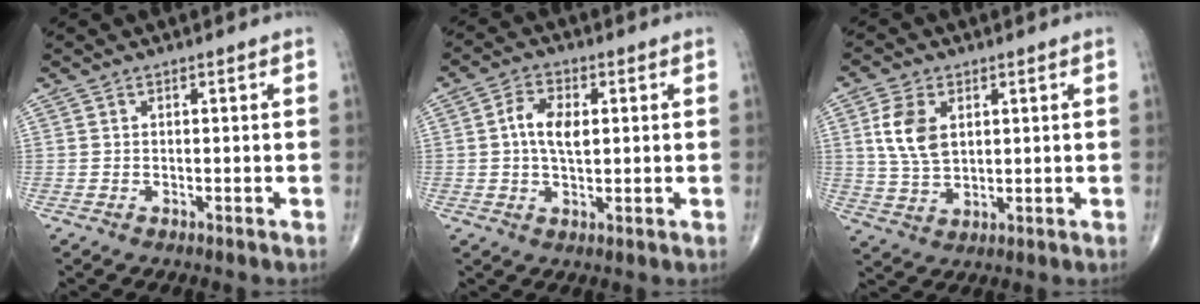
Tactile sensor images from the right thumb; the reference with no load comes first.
{"total": 6.2, "force": [0.9, 3.3, 5.2], "torque": [-0.093, 0.004, 0.010]}
{"total": 8.1, "force": [2.2, 5.0, 5.9], "torque": [-0.112, -0.006, 0.049]}